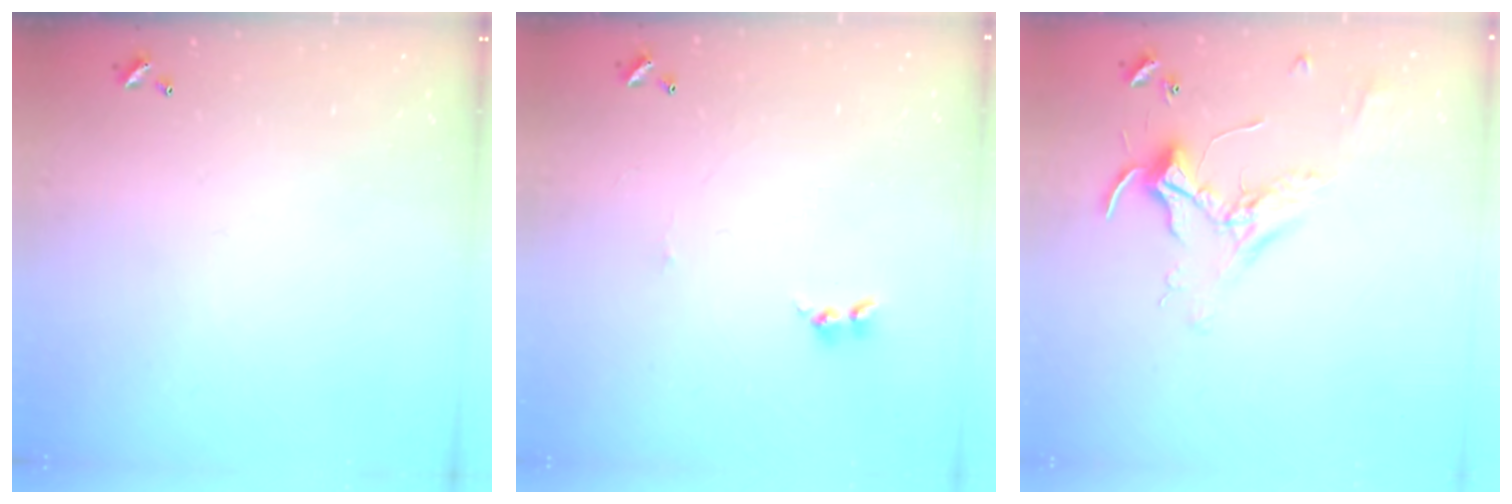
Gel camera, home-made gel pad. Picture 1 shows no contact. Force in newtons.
{"total": 0.0}
{"total": 2.5, "press": 2.5, "slide": 0.5}